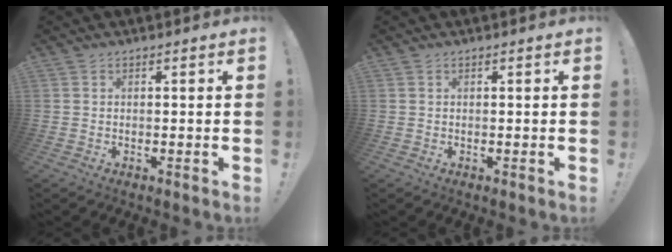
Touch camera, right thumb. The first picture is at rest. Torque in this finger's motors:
{"motor_torque": [0.00, 0.07, 0.02, -0.05, 0.02]}